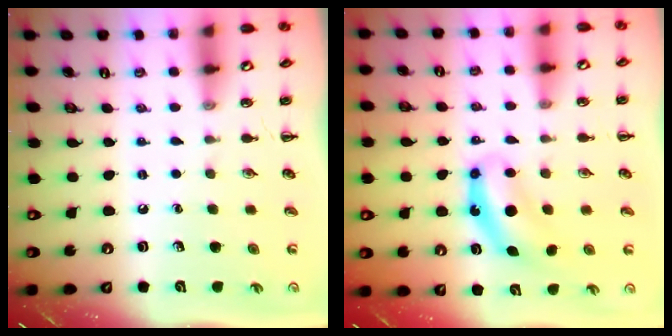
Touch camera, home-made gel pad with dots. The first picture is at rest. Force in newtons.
{"total": 6.8, "press": 6.8, "slide": 0.2}